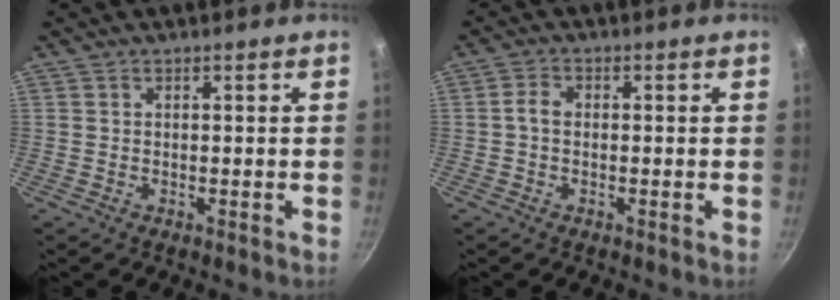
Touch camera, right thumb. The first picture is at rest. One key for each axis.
{"total": 2.5, "fx": -0.1, "fy": 1.5, "fz": 2.0, "tx": -0.046, "ty": 0.011, "tz": -0.010}